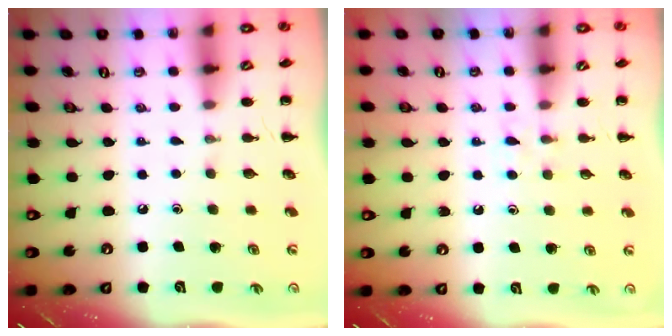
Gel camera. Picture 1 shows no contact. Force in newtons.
{"total": 3.0, "press": 2.7, "slide": 1.2}